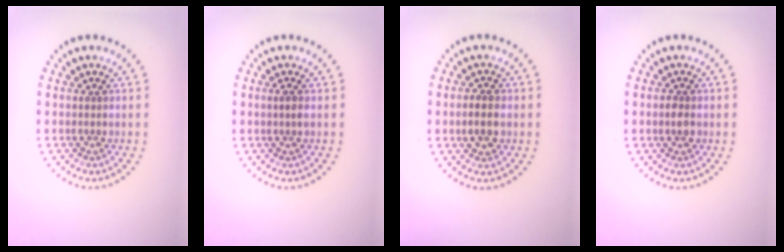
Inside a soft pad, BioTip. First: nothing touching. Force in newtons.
{"total": 0.9, "press": 0.8, "slide": 0.4}
{"total": 2.6, "press": 2.6, "slide": 0.0}
{"total": 1.3, "press": 1.3, "slide": 0.1}